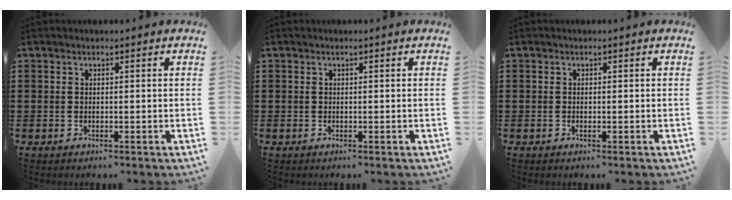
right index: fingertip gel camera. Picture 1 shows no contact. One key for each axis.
{"total": 0.0}
{"total": 0.0}